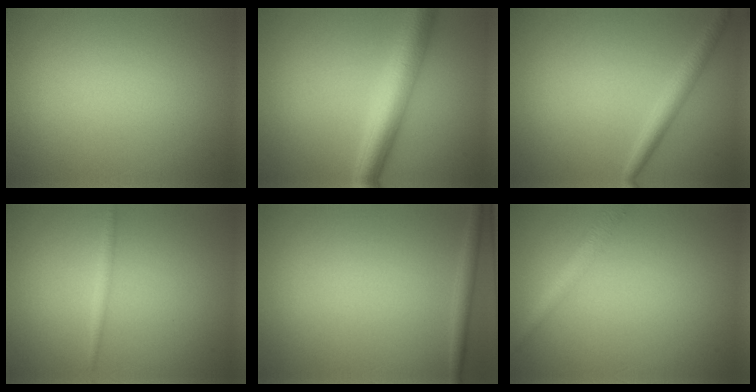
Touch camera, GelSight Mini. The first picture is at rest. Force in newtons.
{"total": 5.7, "press": 5.7, "slide": 0.1}
{"total": 2.2, "press": 2.2, "slide": 0.0}
{"total": 0.9, "press": 0.9, "slide": 0.1}
{"total": 1.4, "press": 1.4, "slide": 0.1}
{"total": 2.1, "press": 2.1, "slide": 0.0}